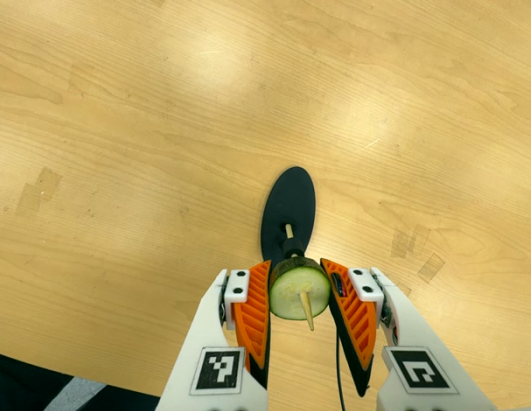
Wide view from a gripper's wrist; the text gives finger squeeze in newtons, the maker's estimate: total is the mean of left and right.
{"total": 11.3, "left": 11.0, "right": 11.6}